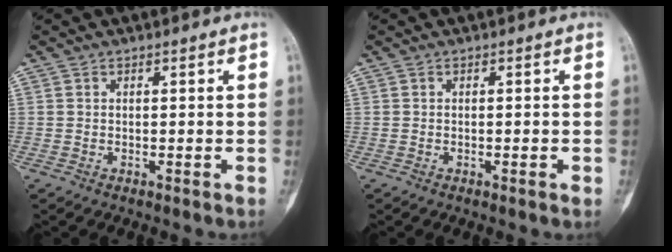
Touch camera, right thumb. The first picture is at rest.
{"total": 1.1, "force": [-0.3, 0.3, 0.9], "torque": [-0.013, 0.000, -0.002]}